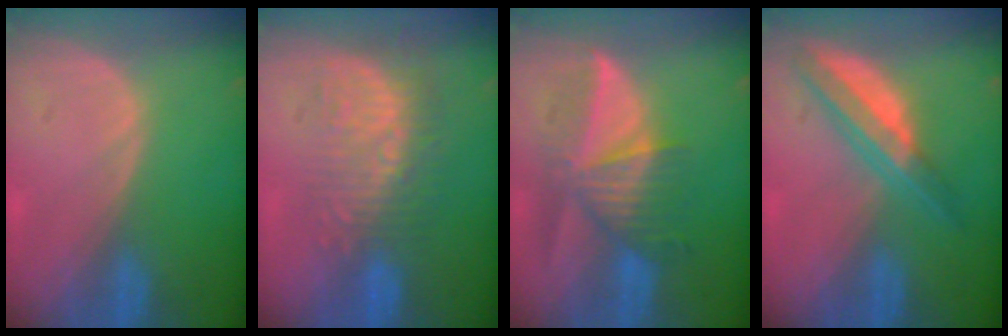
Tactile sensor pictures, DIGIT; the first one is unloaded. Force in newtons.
{"total": 9.8, "press": 8.7, "slide": 4.5}
{"total": 8.0, "press": 7.7, "slide": 2.3}
{"total": 6.7, "press": 5.6, "slide": 3.7}